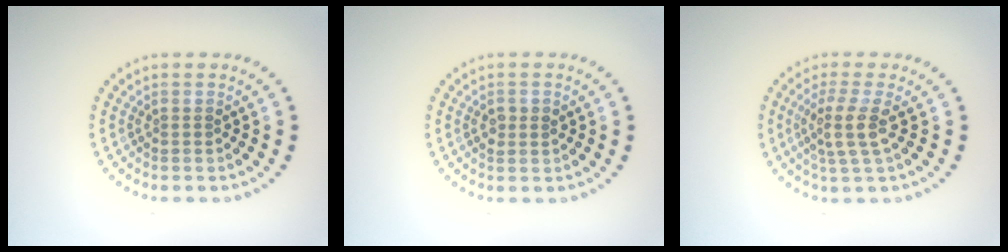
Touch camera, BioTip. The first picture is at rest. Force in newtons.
{"total": 1.4, "press": 1.4, "slide": 0.3}
{"total": 3.1, "press": 2.4, "slide": 1.9}